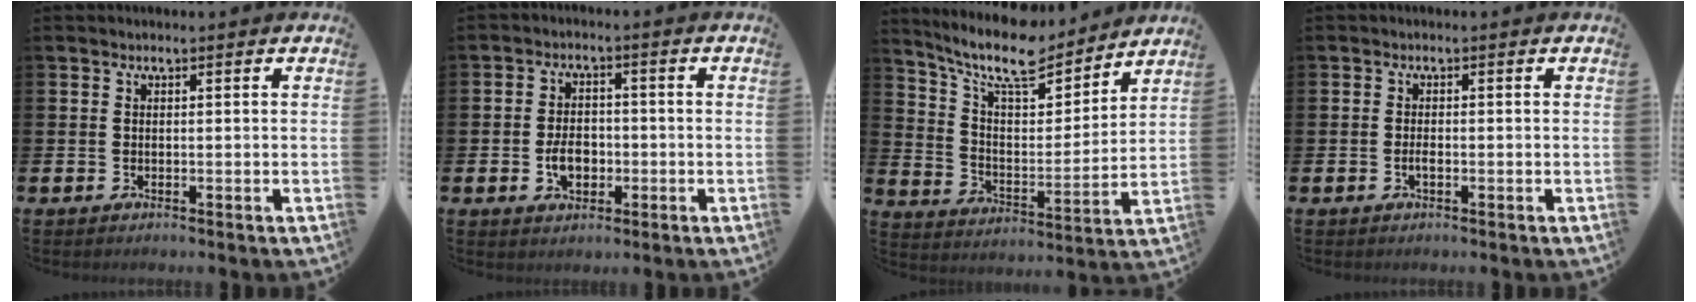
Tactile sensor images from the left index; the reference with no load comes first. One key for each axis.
{"total": 4.1, "fx": -1.1, "fy": 2.8, "fz": 2.8, "tx": -0.037, "ty": -0.002, "tz": -0.024}
{"total": 11.2, "fx": 9.7, "fy": 2.9, "fz": 4.8, "tx": -0.115, "ty": -0.063, "tz": 0.166}
{"total": 1.1, "fx": -0.4, "fy": 0.4, "fz": 0.9, "tx": -0.018, "ty": -0.001, "tz": -0.009}